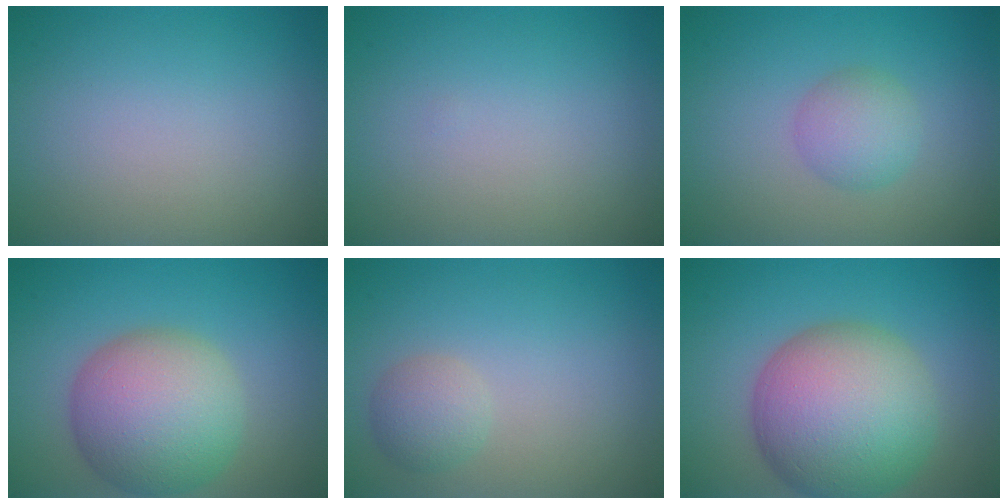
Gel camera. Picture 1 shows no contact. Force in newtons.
{"total": 0.0}
{"total": 2.6, "press": 2.6, "slide": 0.1}
{"total": 9.0, "press": 9.0, "slide": 0.3}
{"total": 2.1, "press": 2.1, "slide": 0.1}
{"total": 11.7, "press": 11.7, "slide": 0.4}